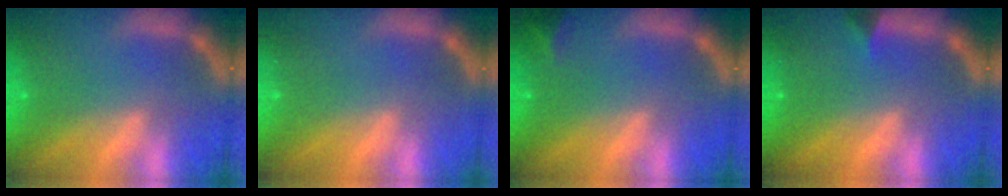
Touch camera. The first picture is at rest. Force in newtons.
{"total": 0.0}
{"total": 1.9}
{"total": 1.4}